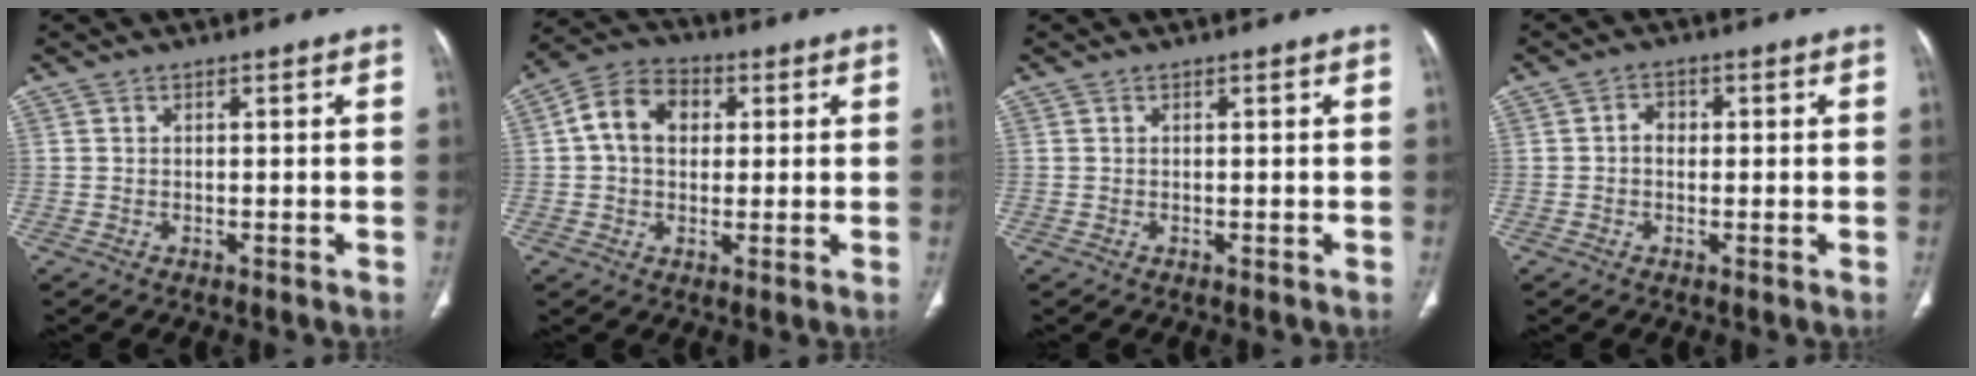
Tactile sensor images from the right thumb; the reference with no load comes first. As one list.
[{"total": 9.6, "force": [1.7, 7.2, 6.1], "torque": [-0.092, 0.017, 0.021]}, {"total": 0.0}, {"total": 2.4, "force": [0.0, 1.9, 1.5], "torque": [-0.014, 0.009, -0.005]}]